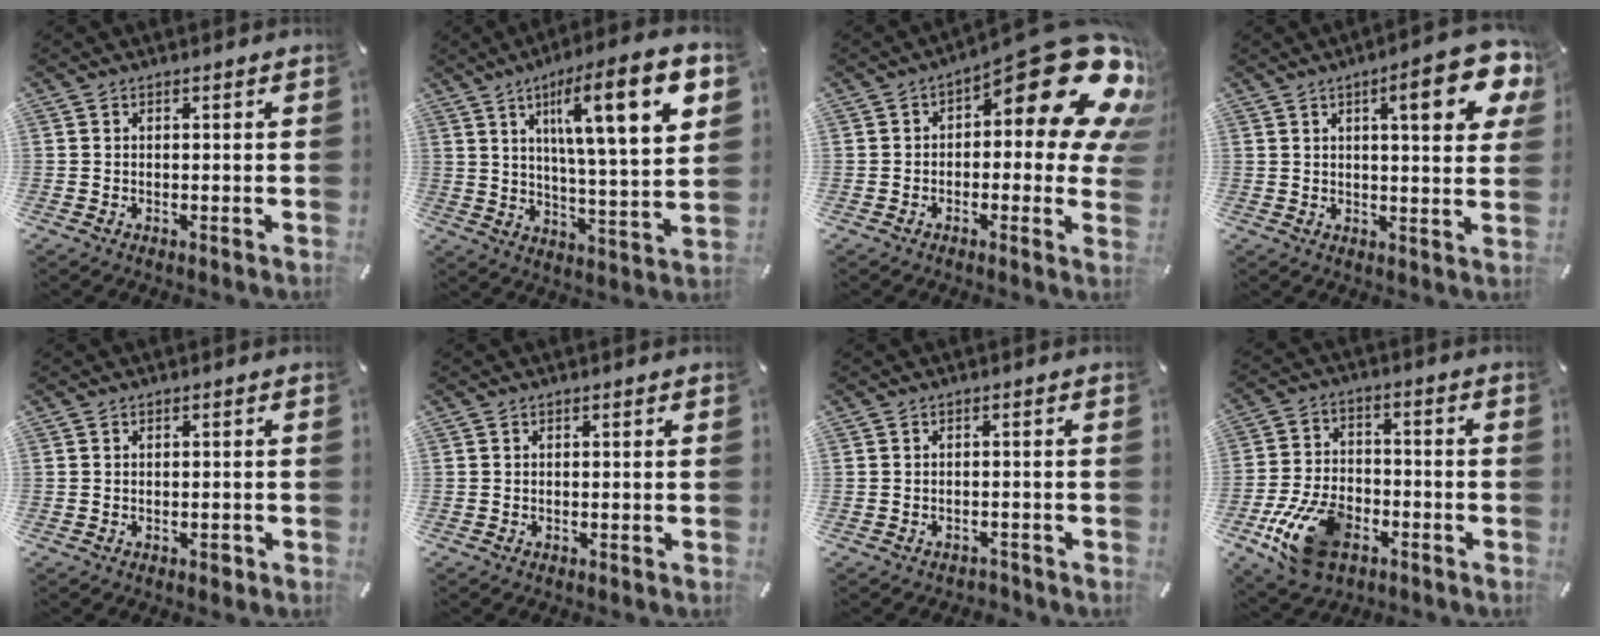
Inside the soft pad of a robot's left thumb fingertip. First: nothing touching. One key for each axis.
{"total": 18.2, "fx": 8.4, "fy": 4.1, "fz": 15.7, "tx": -0.238, "ty": -0.035, "tz": 0.119}
{"total": 20.6, "fx": 10.2, "fy": 7.9, "fz": 16.1, "tx": -0.190, "ty": -0.084, "tz": 0.167}
{"total": 15.2, "fx": 6.8, "fy": 4.1, "fz": 13.0, "tx": -0.179, "ty": -0.027, "tz": 0.099}
{"total": 1.4, "fx": -0.7, "fy": 0.8, "fz": 0.9, "tx": -0.017, "ty": 0.003, "tz": -0.013}
{"total": 0.0}
{"total": 1.4, "fx": -1.2, "fy": 0.7, "fz": 0.2, "tx": -0.005, "ty": 0.006, "tz": -0.028}
{"total": 15.1, "fx": -7.2, "fy": 9.2, "fz": 9.6, "tx": -0.177, "ty": 0.038, "tz": -0.121}